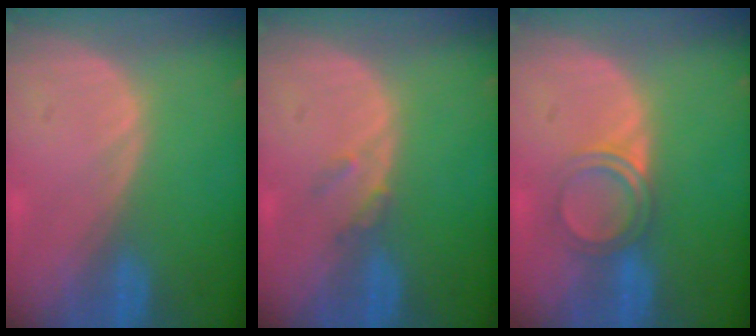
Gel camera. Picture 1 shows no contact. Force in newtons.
{"total": 1.6, "press": 1.6, "slide": 0.2}
{"total": 3.8, "press": 3.6, "slide": 1.3}